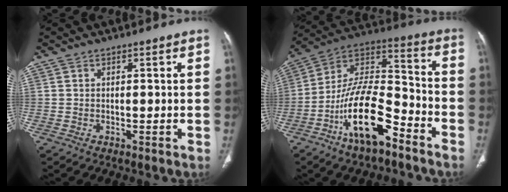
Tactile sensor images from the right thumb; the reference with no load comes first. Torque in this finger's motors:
{"motor_torque": [3.58, 1.43, 1.80, -0.96, 0.31]}